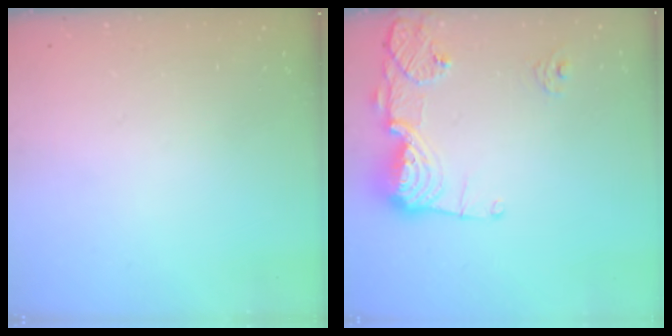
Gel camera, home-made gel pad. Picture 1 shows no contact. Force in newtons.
{"total": 15.9, "press": 15.9, "slide": 1.5}